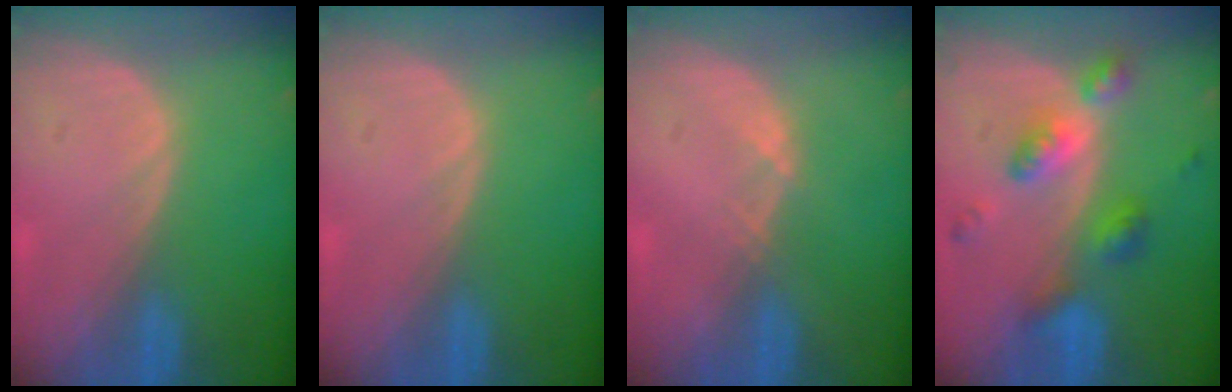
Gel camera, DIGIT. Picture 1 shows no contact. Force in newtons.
{"total": 0.0}
{"total": 1.0, "press": 0.8, "slide": 0.5}
{"total": 6.7, "press": 6.6, "slide": 0.5}